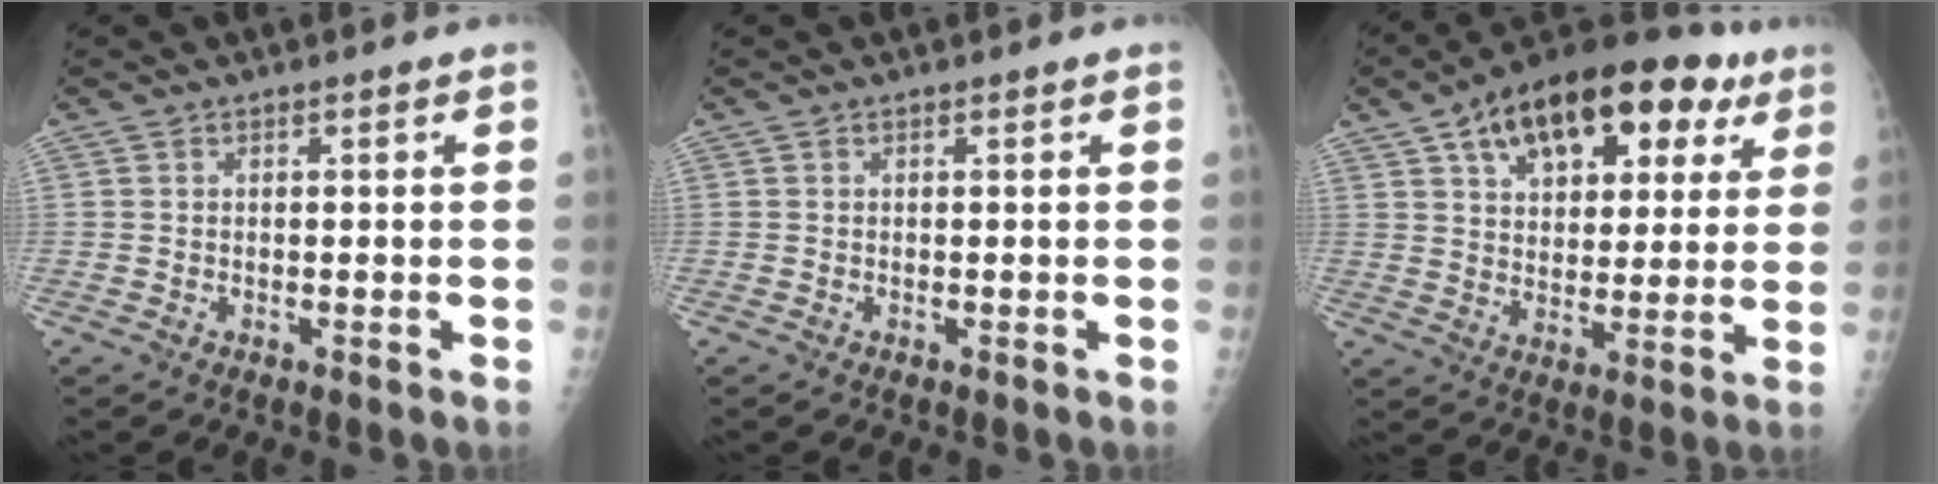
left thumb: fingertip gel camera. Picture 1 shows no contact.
{"total": 0.0}
{"total": 22.4, "force": [10.8, 12.4, 15.2], "torque": [-0.191, 0.005, 0.162]}